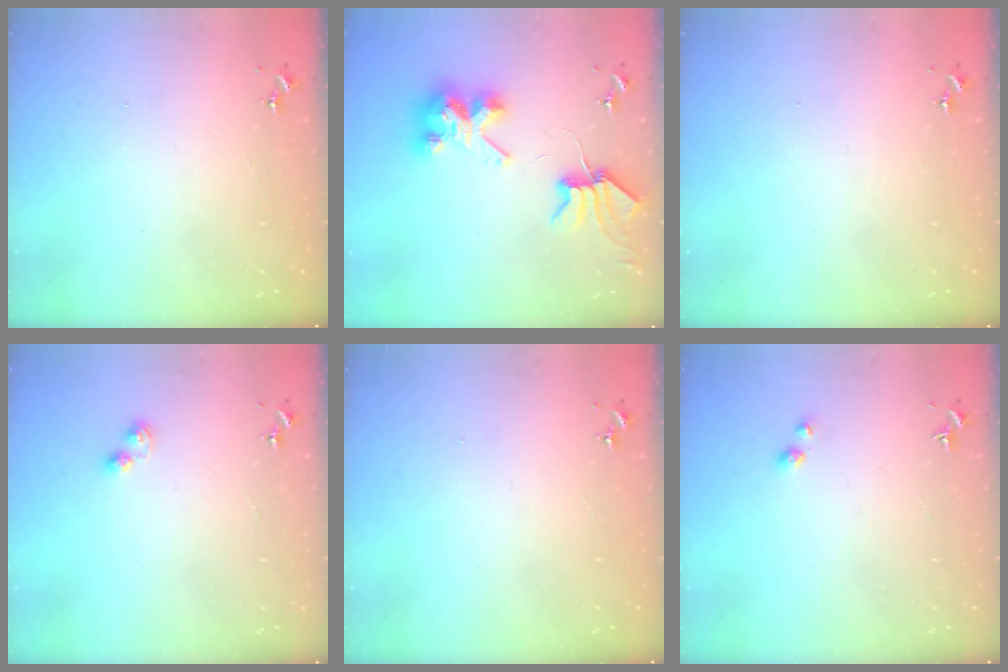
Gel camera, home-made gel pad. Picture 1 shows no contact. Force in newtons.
{"total": 8.7, "press": 8.6, "slide": 1.2}
{"total": 0.0}
{"total": 4.6, "press": 4.6, "slide": 0.7}
{"total": 0.0}
{"total": 2.9, "press": 2.8, "slide": 0.4}